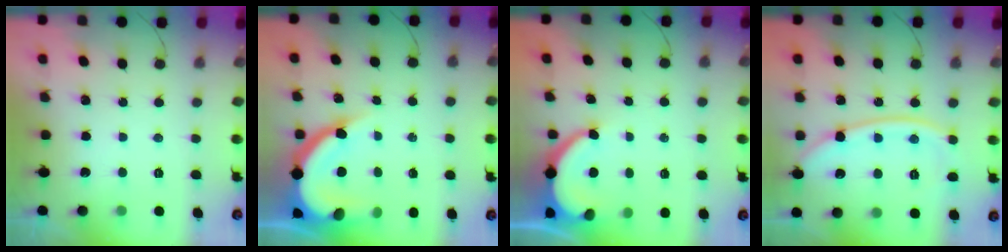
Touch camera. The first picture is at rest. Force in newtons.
{"total": 14.3, "press": 14.3, "slide": 1.3}
{"total": 6.7, "press": 6.7, "slide": 0.6}
{"total": 12.3, "press": 12.1, "slide": 1.6}